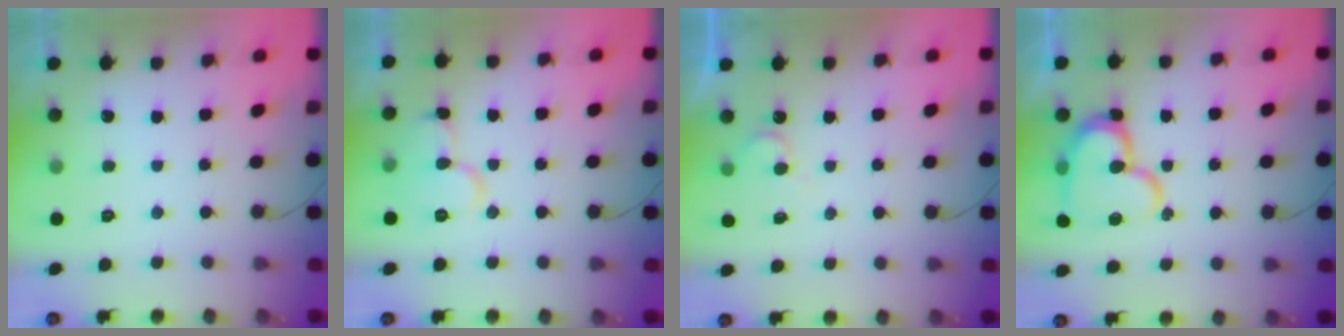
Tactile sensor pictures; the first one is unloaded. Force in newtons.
{"total": 10.2, "press": 10.2, "slide": 1.1}
{"total": 5.7, "press": 5.7, "slide": 0.2}
{"total": 16.5, "press": 16.4, "slide": 1.5}